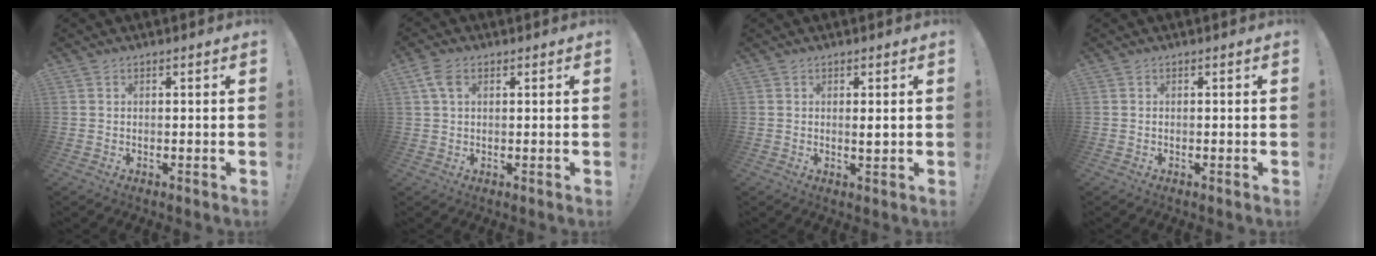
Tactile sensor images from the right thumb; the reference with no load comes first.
{"total": 4.7, "force": [1.7, 2.7, 3.4], "torque": [-0.073, 0.000, 0.032]}
{"total": 1.9, "force": [0.4, 0.2, 1.8], "torque": [-0.020, -0.010, 0.003]}
{"total": 0.0}